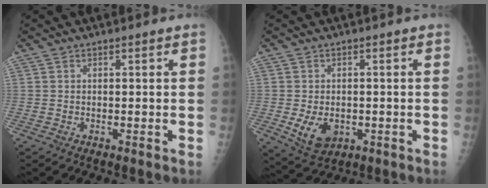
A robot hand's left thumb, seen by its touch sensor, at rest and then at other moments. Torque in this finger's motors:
{"motor_torque": [0.89, 1.05, 0.28, -0.17, 0.09]}